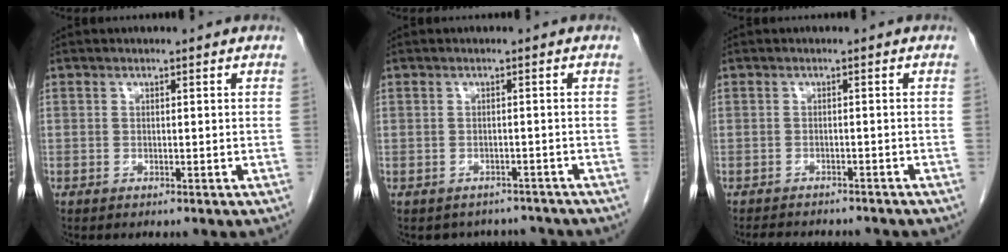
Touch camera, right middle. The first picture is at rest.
{"total": 5.6, "force": [-5.1, 2.4, 0.0], "torque": [0.009, 0.017, -0.059]}
{"total": 9.0, "force": [-8.0, 2.5, 3.2], "torque": [-0.049, 0.001, -0.098]}